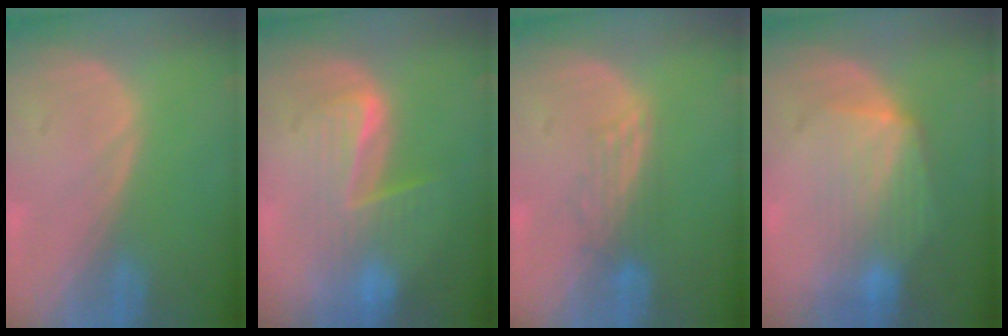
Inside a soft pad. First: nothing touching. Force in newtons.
{"total": 6.3, "press": 6.2, "slide": 1.3}
{"total": 2.7, "press": 2.7, "slide": 0.4}
{"total": 7.4, "press": 6.9, "slide": 2.5}